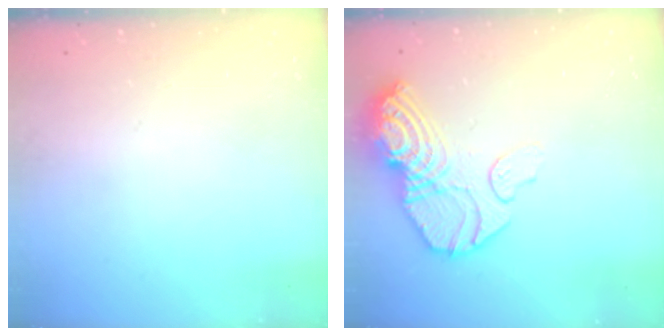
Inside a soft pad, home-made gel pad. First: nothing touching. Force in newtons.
{"total": 14.7, "press": 14.6, "slide": 1.5}